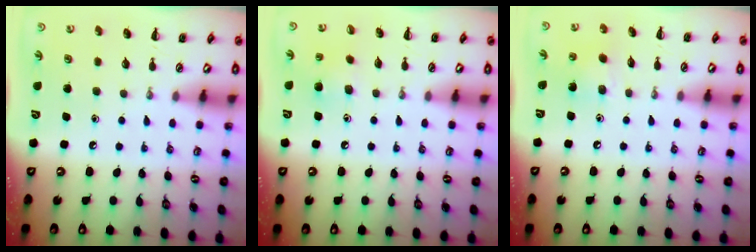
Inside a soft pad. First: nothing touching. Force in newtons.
{"total": 5.7, "press": 5.6, "slide": 1.4}
{"total": 6.7, "press": 6.4, "slide": 1.7}